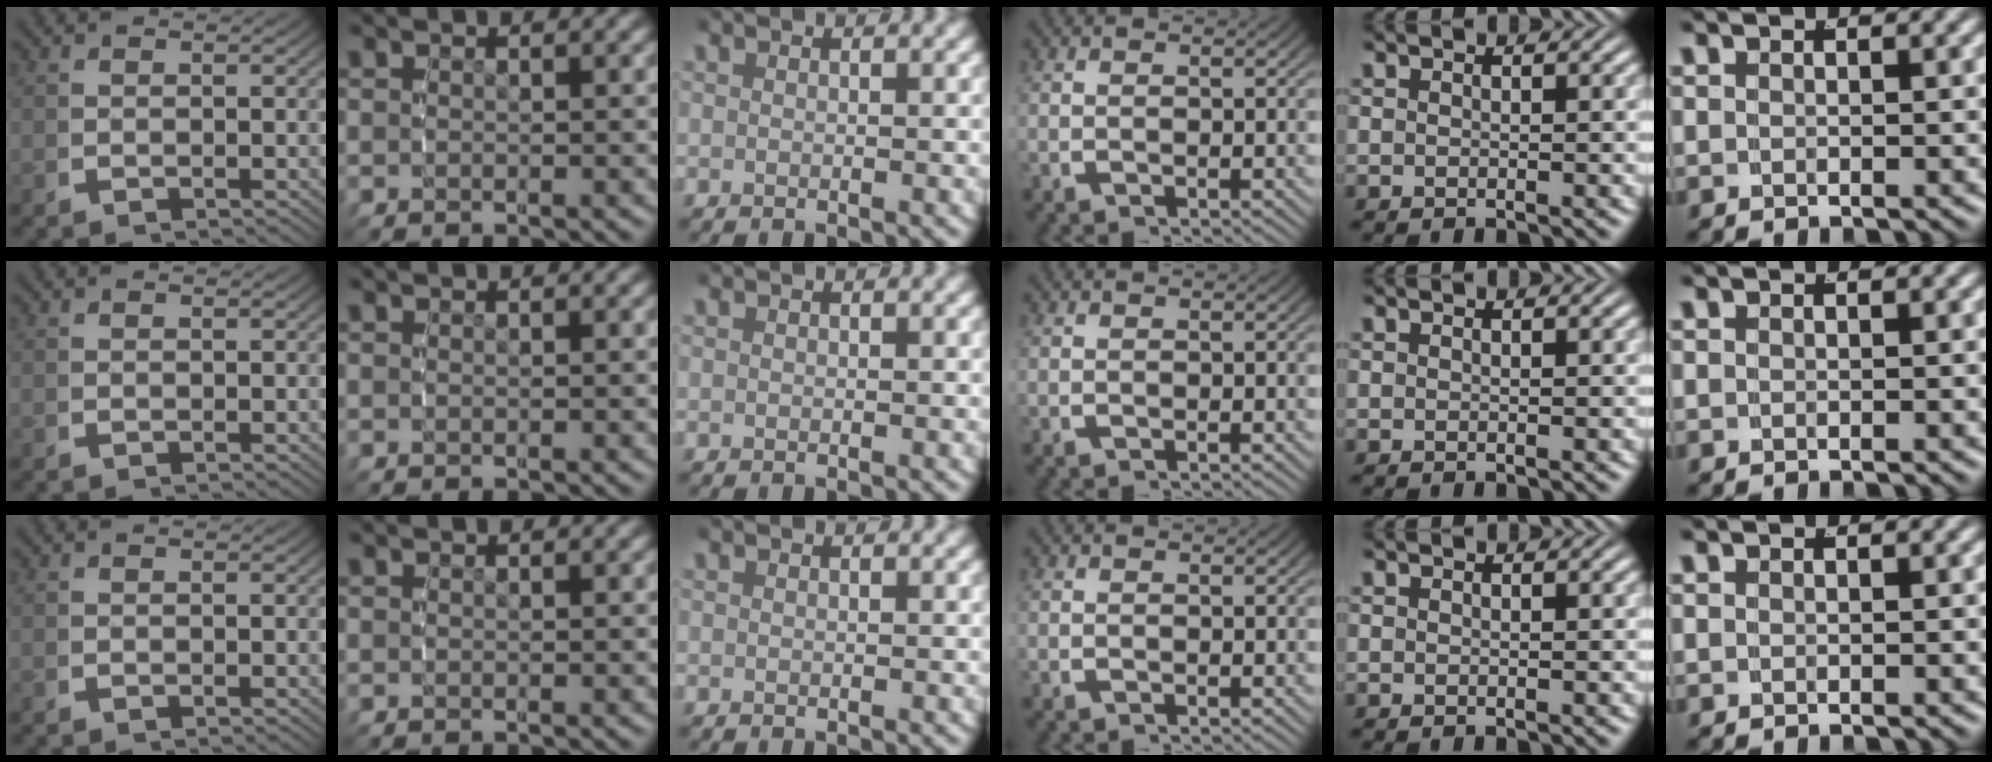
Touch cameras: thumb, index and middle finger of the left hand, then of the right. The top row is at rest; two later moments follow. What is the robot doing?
{"motion": "reach", "object": "router"}